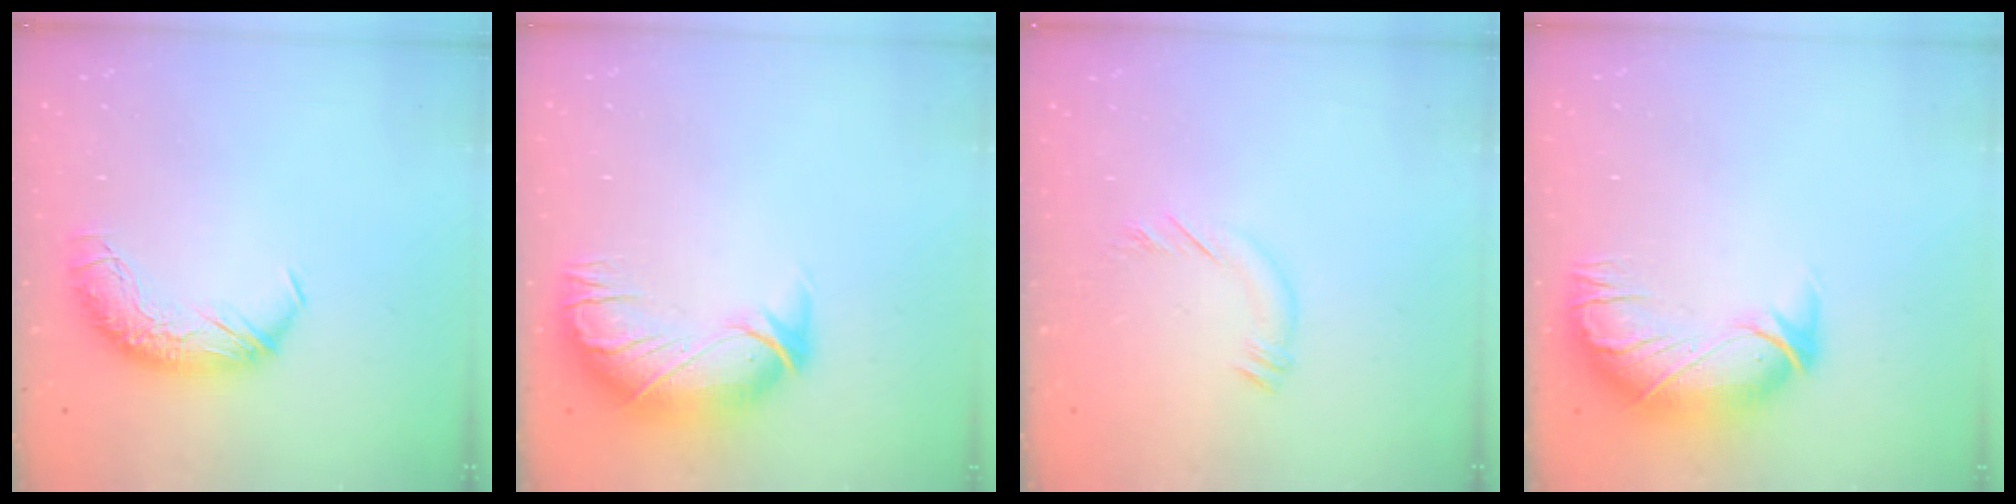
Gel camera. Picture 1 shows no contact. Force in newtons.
{"total": 3.0, "press": 0.2, "slide": 2.9}
{"total": 5.2, "press": 5.2, "slide": 0.3}
{"total": 3.0, "press": 0.2, "slide": 2.9}